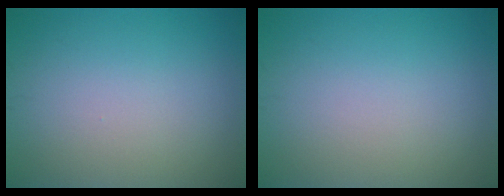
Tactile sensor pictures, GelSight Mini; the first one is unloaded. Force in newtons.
{"total": 0.0}